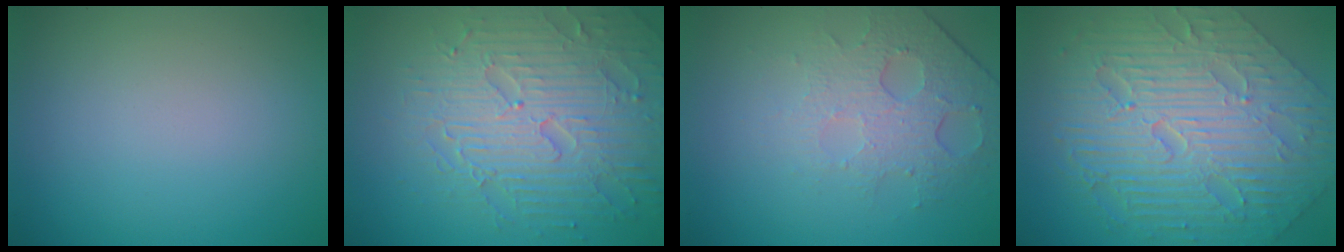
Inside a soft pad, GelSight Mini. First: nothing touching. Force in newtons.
{"total": 7.5, "press": 5.9, "slide": 4.6}
{"total": 4.5, "press": 2.9, "slide": 3.5}
{"total": 11.2, "press": 7.3, "slide": 8.4}